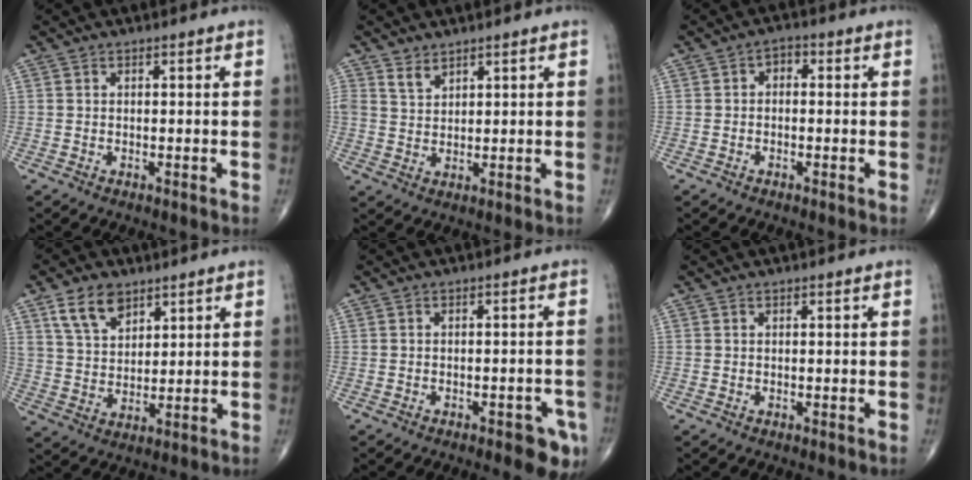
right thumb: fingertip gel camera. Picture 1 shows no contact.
{"total": 2.6, "force": [2.2, 1.3, 0.8], "torque": [-0.003, -0.019, 0.044]}
{"total": 2.4, "force": [0.0, 1.7, 1.7], "torque": [-0.011, 0.012, -0.012]}
{"total": 8.3, "force": [5.0, 4.9, 4.4], "torque": [-0.064, -0.025, 0.100]}
{"total": 5.9, "force": [-3.3, 2.2, 4.4], "torque": [-0.040, 0.014, -0.038]}
{"total": 0.0}